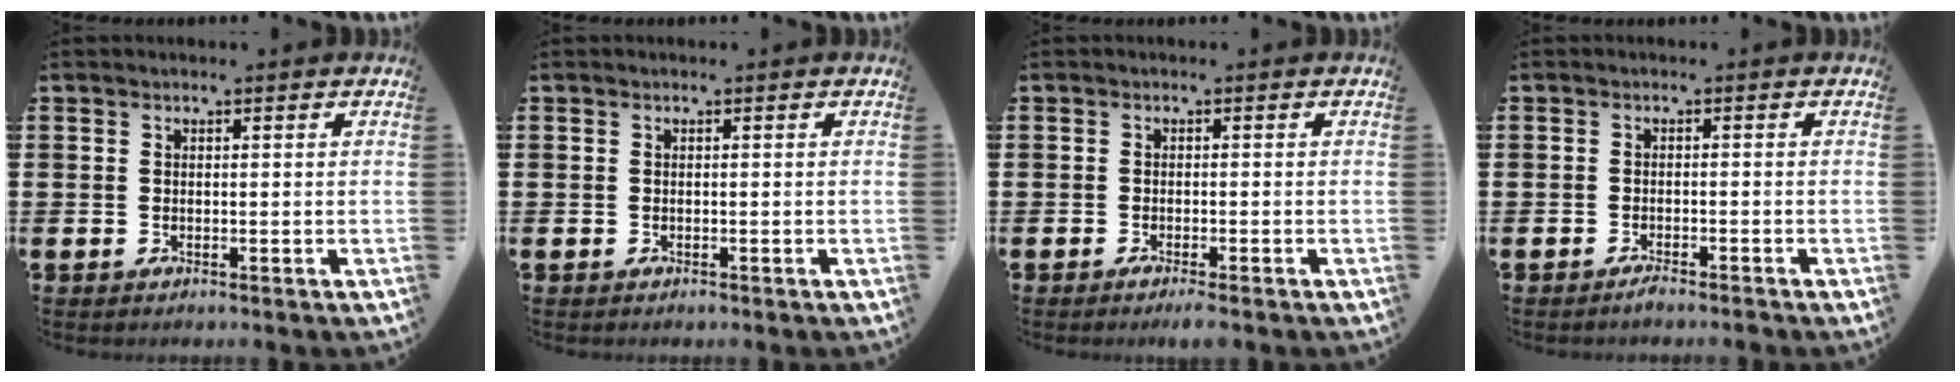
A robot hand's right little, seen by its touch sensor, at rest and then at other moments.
{"total": 0.0}
{"total": 1.2, "force": [-0.7, 0.1, 0.9], "torque": [-0.014, 0.000, -0.014]}
{"total": 1.1, "force": [-1.0, 0.0, 0.5], "torque": [-0.010, 0.000, -0.019]}